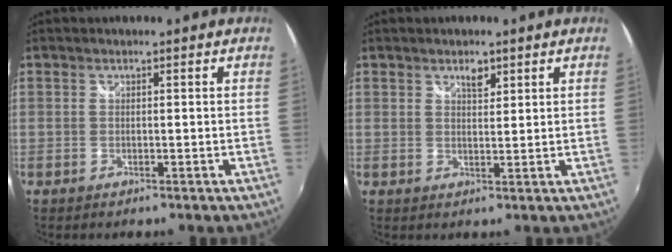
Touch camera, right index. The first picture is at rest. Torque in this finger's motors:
{"motor_torque": [0.01, 0.00, 0.00, 0.00]}